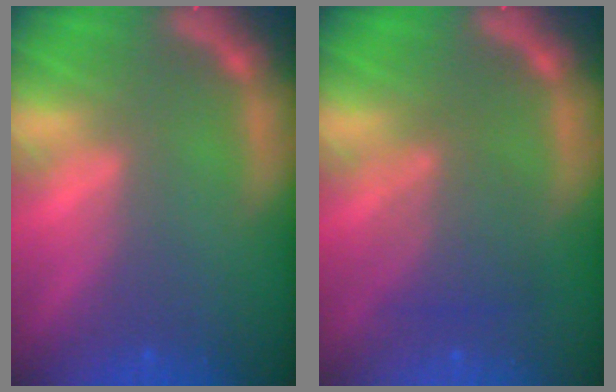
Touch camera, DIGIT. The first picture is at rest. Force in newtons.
{"total": 4.0}